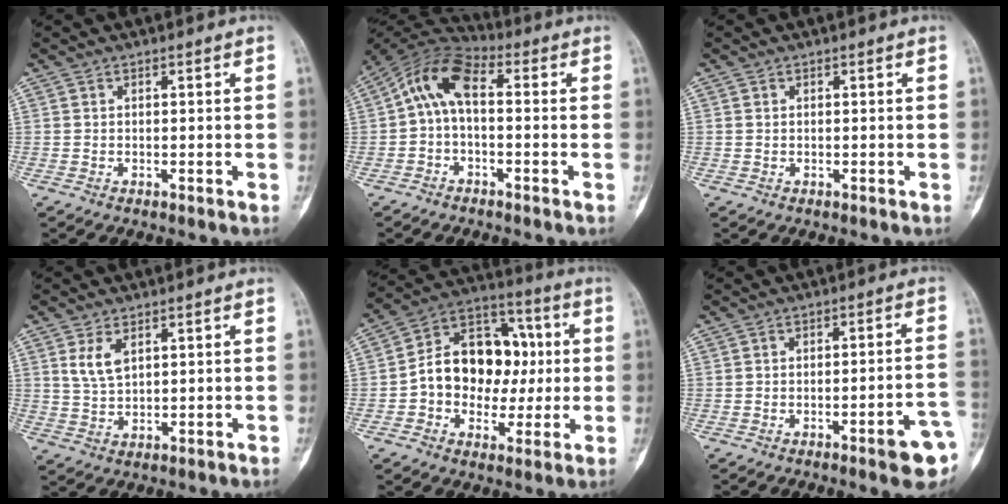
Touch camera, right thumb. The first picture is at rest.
{"total": 9.2, "force": [0.1, 5.0, 7.8], "torque": [-0.142, 0.034, -0.014]}
{"total": 0.0}
{"total": 4.4, "force": [2.1, 2.2, 3.1], "torque": [-0.057, -0.007, 0.047]}
{"total": 16.9, "force": [0.1, 12.8, 11.0], "torque": [-0.123, 0.038, -0.002]}
{"total": 8.3, "force": [-3.9, 1.5, 7.2], "torque": [-0.079, 0.025, -0.043]}